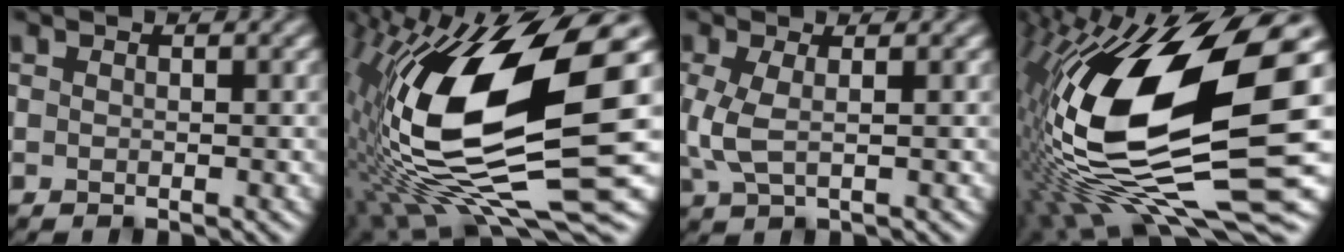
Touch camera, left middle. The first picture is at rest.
{"total": 17.5, "force": [2.6, 5.9, 16.2], "torque": [-0.323, -0.006, 0.051]}
{"total": 2.7, "force": [0.2, 1.0, 2.5], "torque": [-0.064, -0.002, 0.004]}
{"total": 17.8, "force": [0.3, 6.1, 16.7], "torque": [-0.308, 0.006, -0.003]}